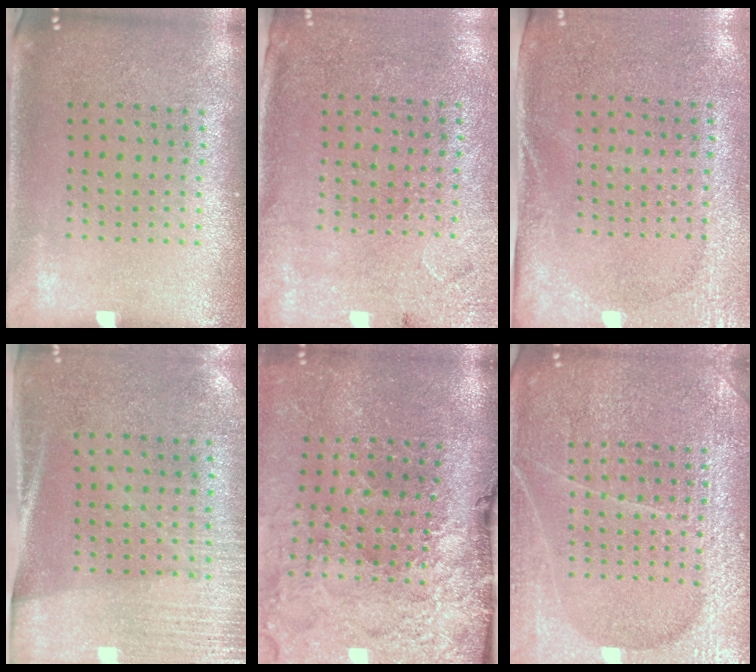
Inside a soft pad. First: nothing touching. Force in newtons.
{"total": 2.7, "press": 2.2, "slide": 1.5}
{"total": 2.7, "press": 2.1, "slide": 1.6}
{"total": 2.9, "press": 2.6, "slide": 1.3}
{"total": 4.9, "press": 3.9, "slide": 3.1}
{"total": 4.9, "press": 4.9, "slide": 0.5}